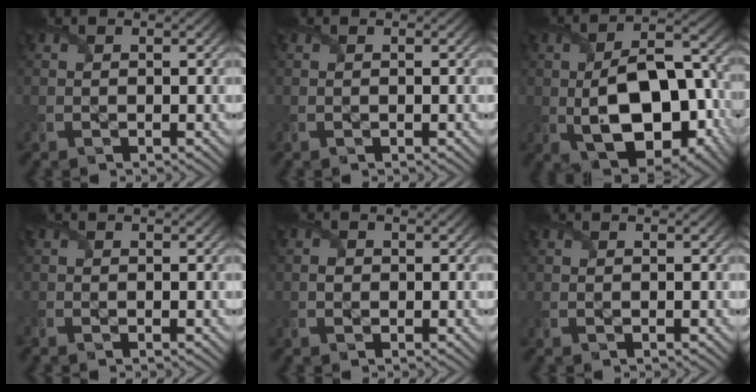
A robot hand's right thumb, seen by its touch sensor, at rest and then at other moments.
{"total": 0.0}
{"total": 14.6, "force": [-3.1, 8.3, 11.7], "torque": [-0.185, -0.015, -0.046]}
{"total": 0.7, "force": [-0.7, 0.2, 0.3], "torque": [-0.009, -0.007, -0.013]}
{"total": 0.9, "force": [-0.2, 0.8, 0.4], "torque": [-0.009, -0.003, -0.006]}
{"total": 0.0}